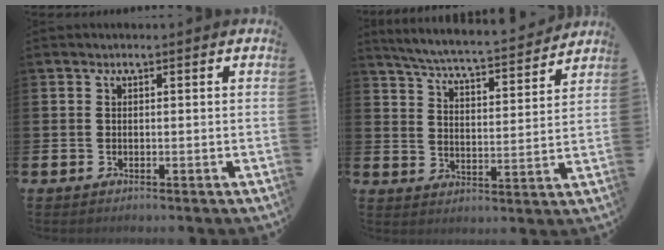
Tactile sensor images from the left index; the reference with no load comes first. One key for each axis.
{"total": 6.0, "fx": 5.8, "fy": 0.0, "fz": 1.4, "tx": -0.052, "ty": -0.046, "tz": 0.097}